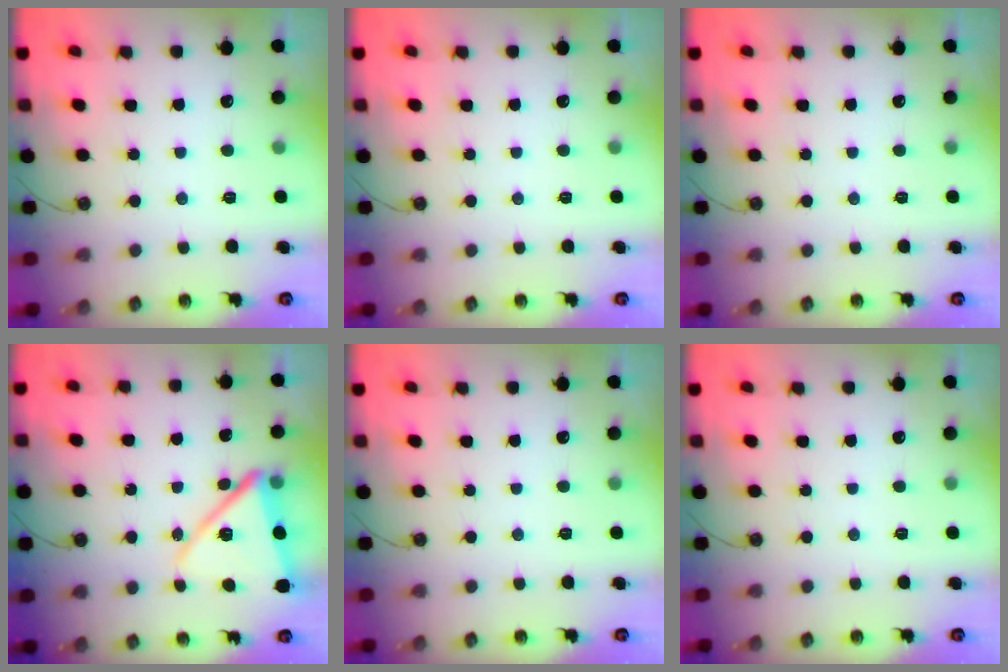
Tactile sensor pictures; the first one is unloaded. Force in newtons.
{"total": 0.0}
{"total": 0.0}
{"total": 15.0, "press": 14.9, "slide": 1.7}
{"total": 0.0}
{"total": 0.0}